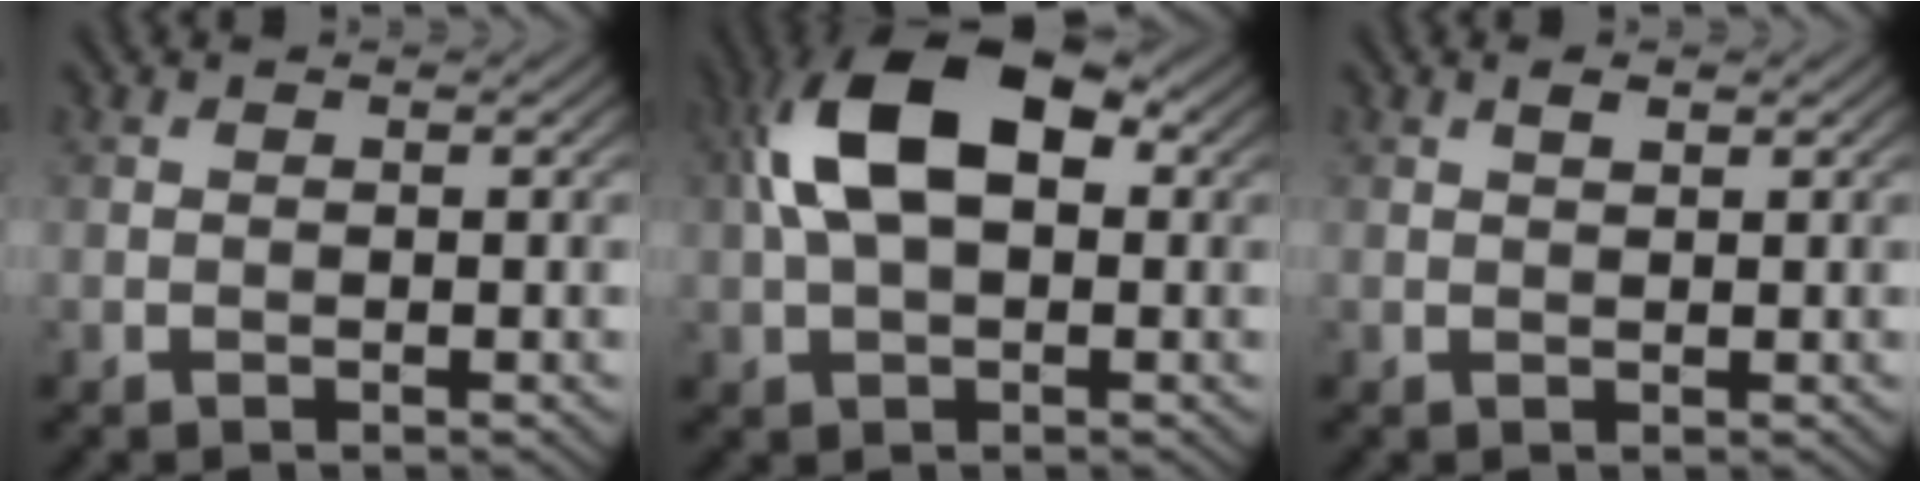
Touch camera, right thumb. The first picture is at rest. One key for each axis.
{"total": 11.6, "fx": 2.3, "fy": 6.3, "fz": 9.5, "tx": -0.193, "ty": 0.018, "tz": 0.031}
{"total": 1.1, "fx": 0.6, "fy": 0.3, "fz": 0.8, "tx": -0.020, "ty": 0.001, "tz": 0.013}